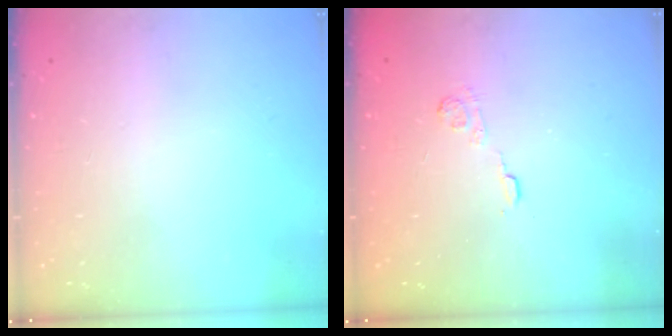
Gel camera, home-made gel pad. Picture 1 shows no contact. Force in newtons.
{"total": 2.7, "press": 2.3, "slide": 1.4}